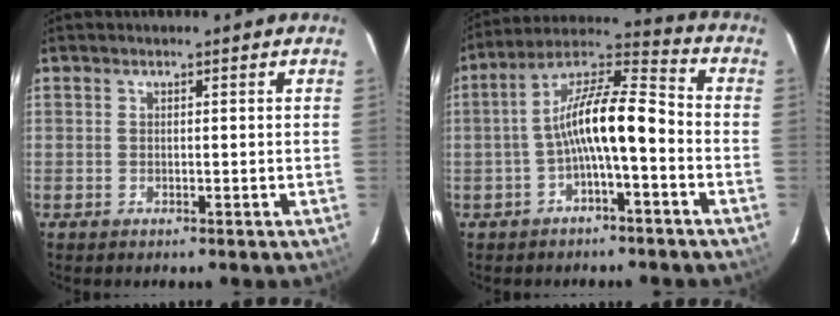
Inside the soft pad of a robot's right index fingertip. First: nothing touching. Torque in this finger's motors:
{"motor_torque": [1.83, -0.31, 0.97, 0.21]}